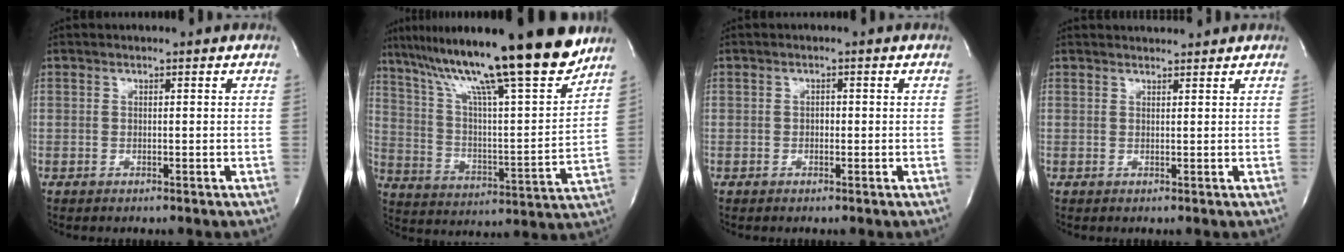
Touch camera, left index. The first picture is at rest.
{"total": 24.5, "force": [18.7, 1.1, 15.8], "torque": [-0.267, -0.004, 0.298]}
{"total": 0.9, "force": [-0.3, 0.6, 0.6], "torque": [-0.008, 0.001, -0.007]}
{"total": 3.0, "force": [3.0, 0.2, 0.4], "torque": [-0.010, 0.019, 0.042]}